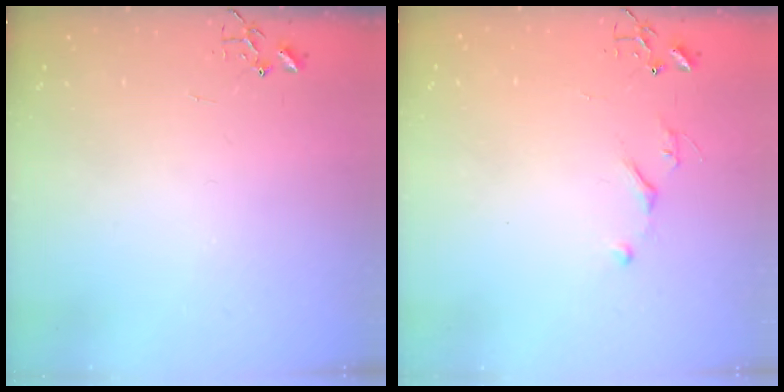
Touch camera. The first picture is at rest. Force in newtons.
{"total": 4.3, "press": 4.3, "slide": 0.6}